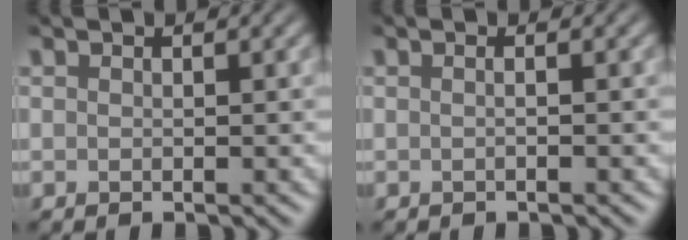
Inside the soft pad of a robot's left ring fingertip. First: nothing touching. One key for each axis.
{"total": 0.7, "fx": 0.0, "fy": -0.1, "fz": 0.6, "tx": -0.010, "ty": -0.006, "tz": -0.002}